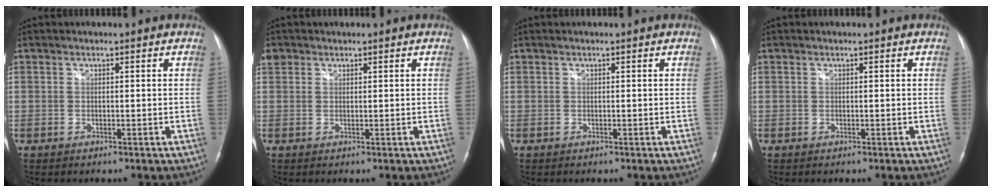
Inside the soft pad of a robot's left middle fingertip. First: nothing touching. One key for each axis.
{"total": 2.4, "fx": 1.3, "fy": 1.9, "fz": 0.4, "tx": -0.007, "ty": 0.015, "tz": 0.025}
{"total": 0.0}
{"total": 0.0}